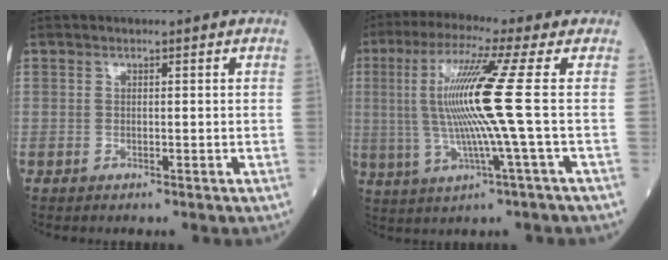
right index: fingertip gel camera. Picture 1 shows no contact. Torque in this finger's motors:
{"motor_torque": [1.70, 0.43, 0.79, 0.21]}